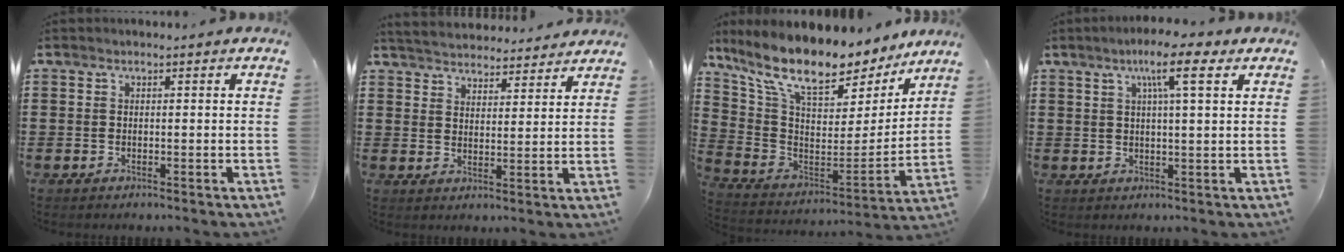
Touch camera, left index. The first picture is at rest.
{"total": 4.3, "force": [4.2, 0.4, 0.1], "torque": [-0.021, -0.024, 0.074]}
{"total": 12.1, "force": [9.7, 3.2, 6.5], "torque": [-0.165, -0.071, 0.167]}
{"total": 7.5, "force": [4.0, 1.0, 6.3], "torque": [-0.109, -0.002, 0.060]}